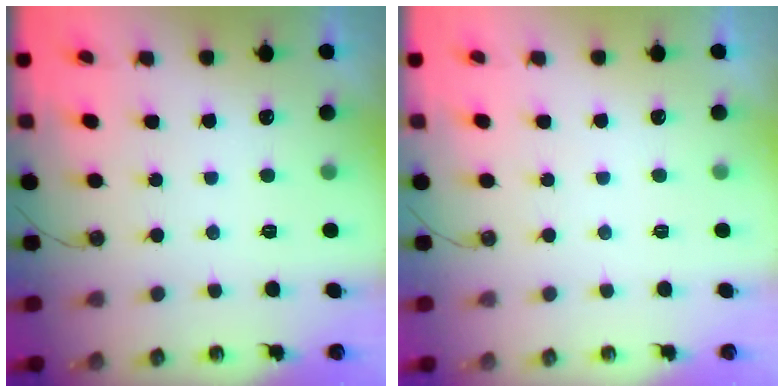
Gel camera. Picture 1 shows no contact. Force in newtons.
{"total": 0.0}